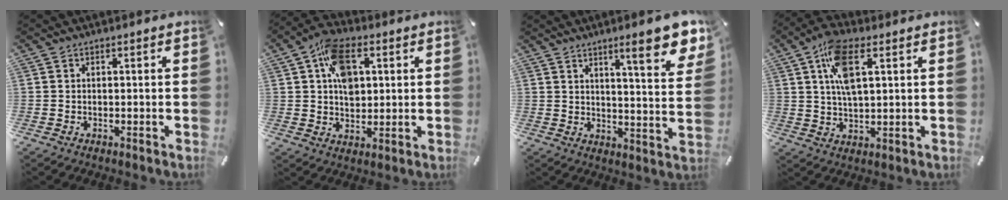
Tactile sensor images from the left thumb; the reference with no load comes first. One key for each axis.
{"total": 10.9, "fx": 2.9, "fy": 7.7, "fz": 7.1, "tx": -0.120, "ty": 0.008, "tz": 0.054}
{"total": 13.1, "fx": 8.4, "fy": 2.9, "fz": 9.7, "tx": -0.139, "ty": -0.048, "tz": 0.133}
{"total": 10.2, "fx": 4.0, "fy": 4.6, "fz": 8.3, "tx": -0.159, "ty": 0.000, "tz": 0.069}